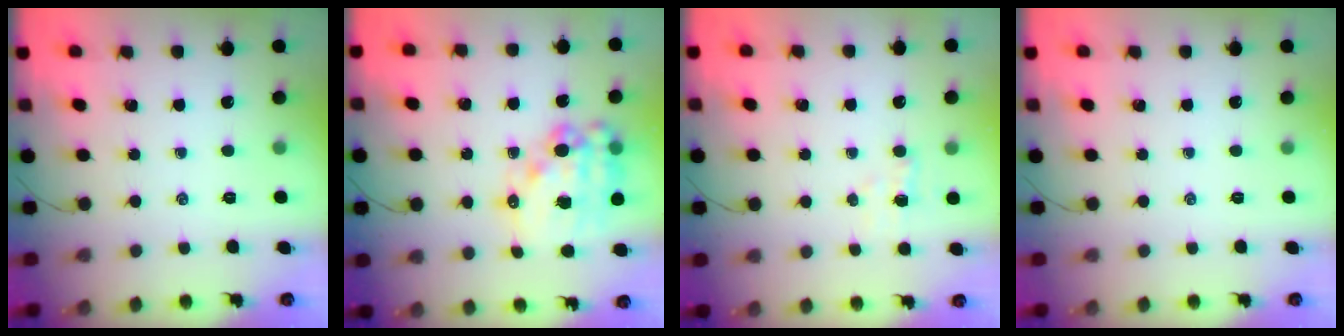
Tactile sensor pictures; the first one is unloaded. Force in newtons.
{"total": 18.0, "press": 17.5, "slide": 3.8}
{"total": 2.7, "press": 2.6, "slide": 0.7}
{"total": 0.0}